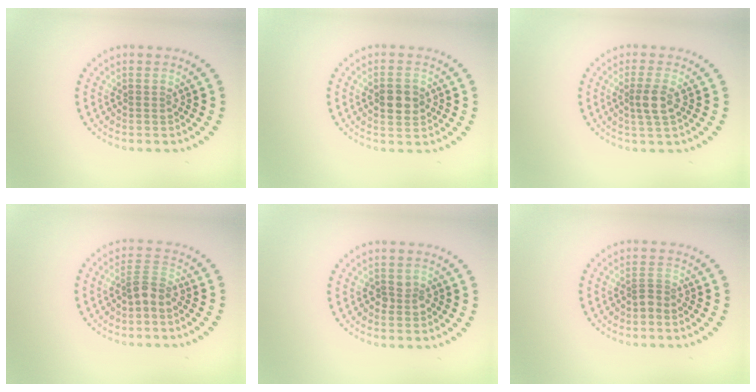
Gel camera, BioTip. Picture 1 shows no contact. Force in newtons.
{"total": 3.0, "press": 3.0, "slide": 0.1}
{"total": 2.1, "press": 1.8, "slide": 1.1}
{"total": 2.1, "press": 1.6, "slide": 1.4}
{"total": 1.0, "press": 1.0, "slide": 0.3}
{"total": 1.1, "press": 0.7, "slide": 0.8}